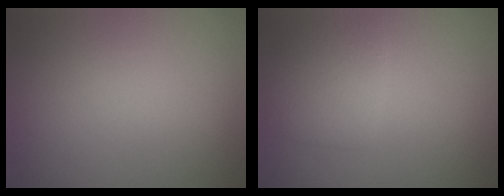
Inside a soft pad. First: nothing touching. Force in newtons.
{"total": 2.6, "press": 2.6, "slide": 0.1}